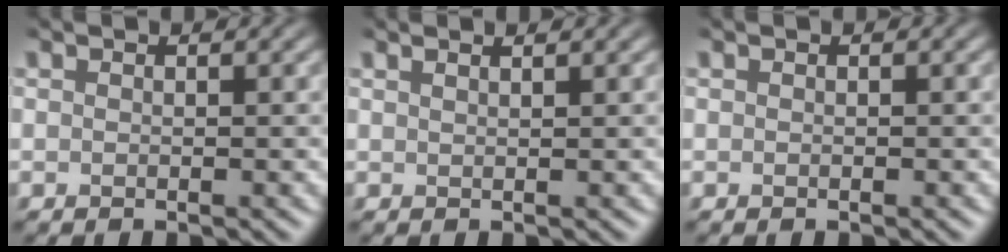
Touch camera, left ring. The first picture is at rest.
{"total": 1.9, "force": [1.3, 0.7, 1.2], "torque": [0.001, -0.002, -0.001]}
{"total": 0.0}